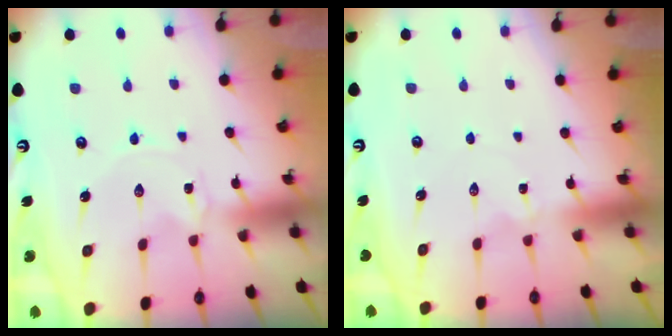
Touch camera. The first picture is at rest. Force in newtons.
{"total": 0.8, "press": 0.7, "slide": 0.3}